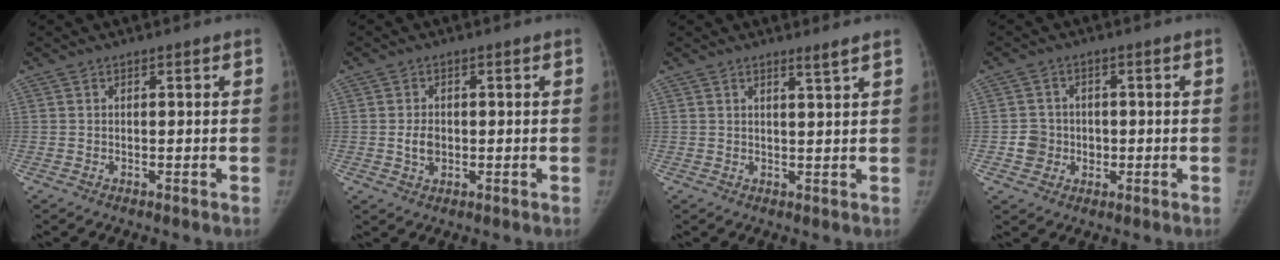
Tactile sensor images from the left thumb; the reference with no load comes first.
{"total": 2.9, "force": [-0.1, 2.1, 2.0], "torque": [-0.032, -0.001, 0.001]}
{"total": 2.0, "force": [1.6, -0.6, 1.2], "torque": [-0.023, -0.019, 0.028]}
{"total": 4.3, "force": [-0.5, 4.2, 1.1], "torque": [0.011, 0.009, -0.007]}